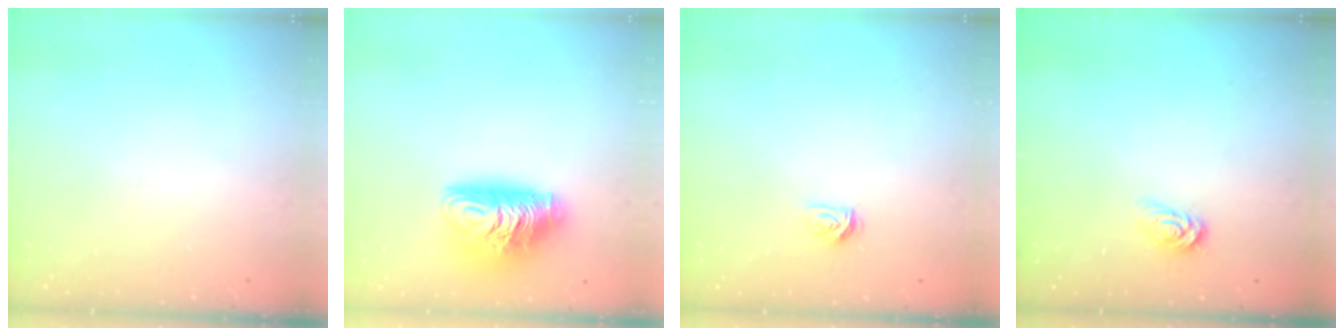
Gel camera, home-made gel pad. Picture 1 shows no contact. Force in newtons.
{"total": 11.8, "press": 11.7, "slide": 1.1}
{"total": 3.4, "press": 3.4, "slide": 0.3}
{"total": 3.0, "press": 2.9, "slide": 0.3}